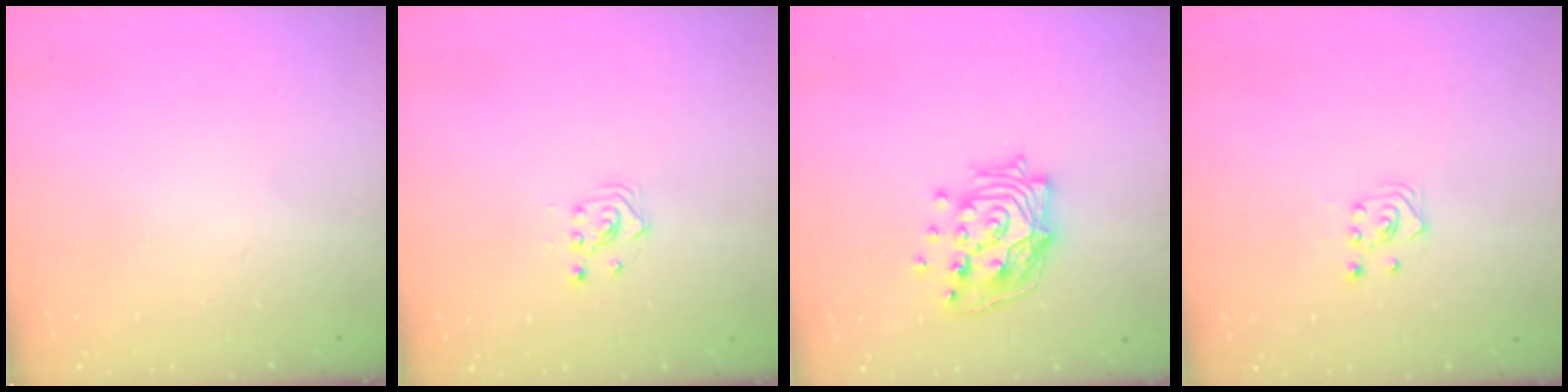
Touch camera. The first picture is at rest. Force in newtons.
{"total": 2.9, "press": 2.9, "slide": 0.3}
{"total": 17.0, "press": 16.1, "slide": 5.5}
{"total": 3.0, "press": 2.6, "slide": 1.5}